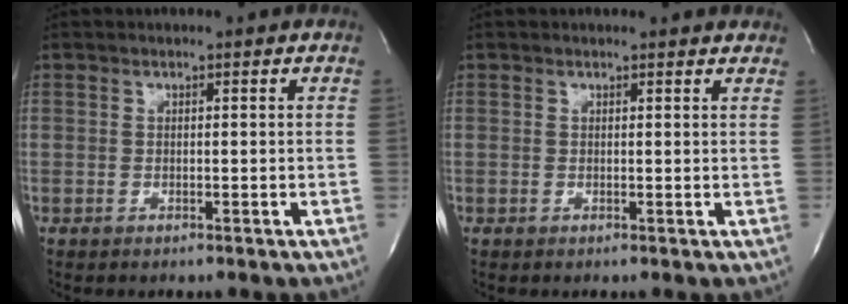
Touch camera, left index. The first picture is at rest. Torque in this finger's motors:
{"motor_torque": [0.03, -0.24, -0.08, -0.04]}